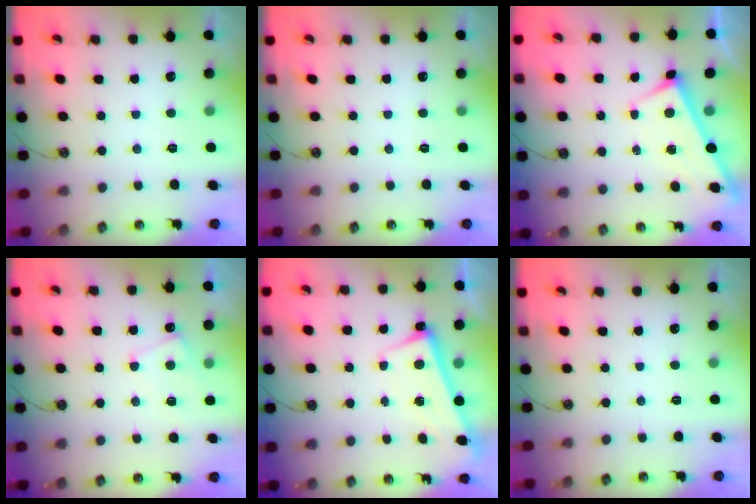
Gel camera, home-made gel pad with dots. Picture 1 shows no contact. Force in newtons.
{"total": 0.0}
{"total": 3.2, "press": 3.2, "slide": 0.2}
{"total": 3.8, "press": 3.8, "slide": 0.5}
{"total": 2.8, "press": 2.7, "slide": 0.5}
{"total": 0.0}